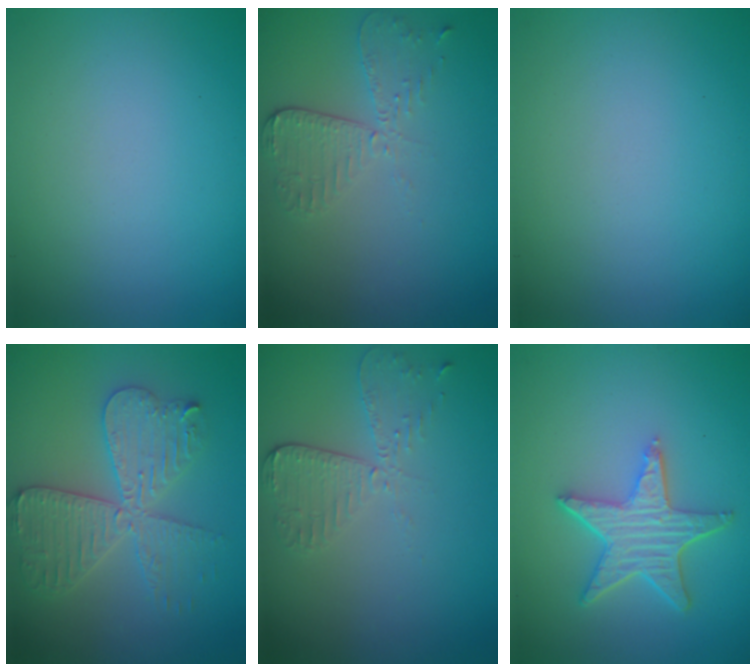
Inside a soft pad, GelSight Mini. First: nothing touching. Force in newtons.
{"total": 2.9, "press": 2.6, "slide": 1.3}
{"total": 0.0}
{"total": 5.0, "press": 5.0, "slide": 0.6}
{"total": 2.9, "press": 2.6, "slide": 1.3}
{"total": 5.0, "press": 4.0, "slide": 3.0}